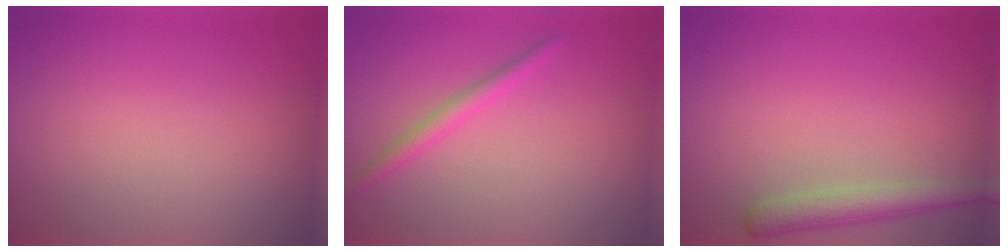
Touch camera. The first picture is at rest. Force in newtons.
{"total": 1.7, "press": 1.7, "slide": 0.1}
{"total": 2.9, "press": 2.9, "slide": 0.2}